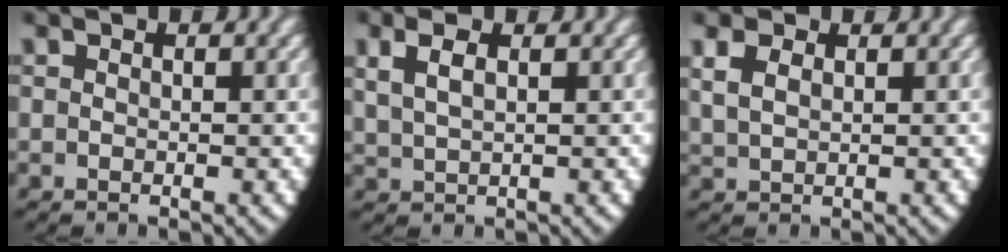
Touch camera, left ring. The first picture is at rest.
{"total": 2.4, "force": [1.3, 1.1, 1.7], "torque": [-0.041, 0.001, 0.032]}
{"total": 2.6, "force": [1.3, 1.8, 1.4], "torque": [-0.038, -0.002, 0.032]}